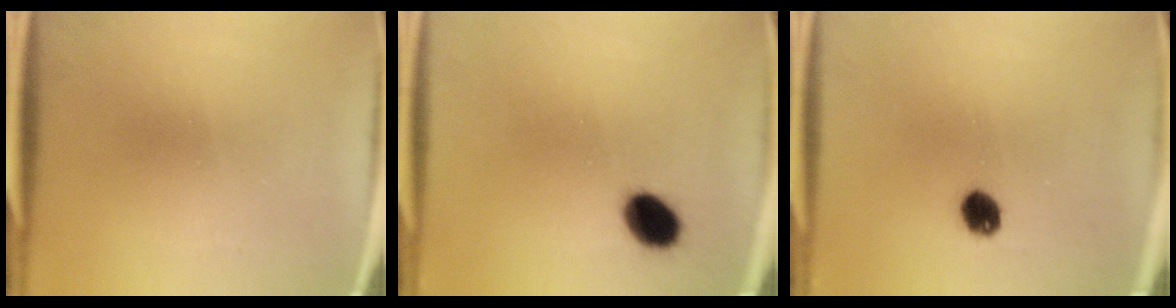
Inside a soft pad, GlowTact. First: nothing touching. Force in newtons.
{"total": 7.0}
{"total": 4.2}